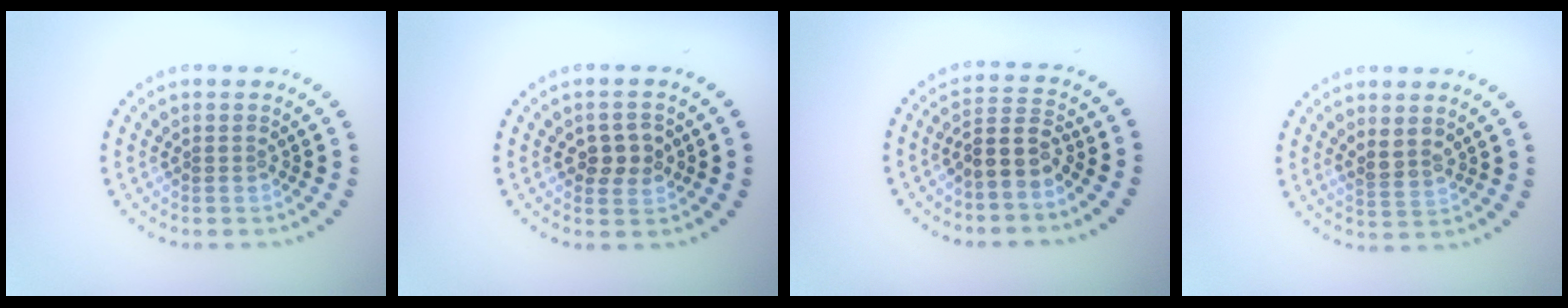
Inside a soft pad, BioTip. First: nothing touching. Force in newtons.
{"total": 2.4, "press": 2.4, "slide": 0.3}
{"total": 3.0, "press": 2.4, "slide": 1.8}
{"total": 1.8, "press": 1.5, "slide": 0.9}